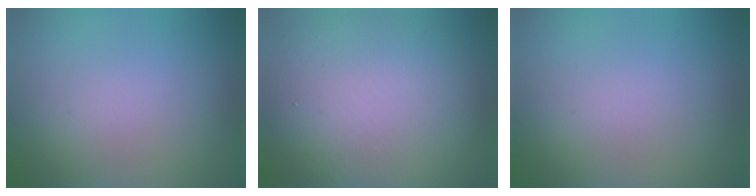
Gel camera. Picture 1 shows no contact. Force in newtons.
{"total": 11.5, "press": 11.5, "slide": 1.0}
{"total": 0.0}